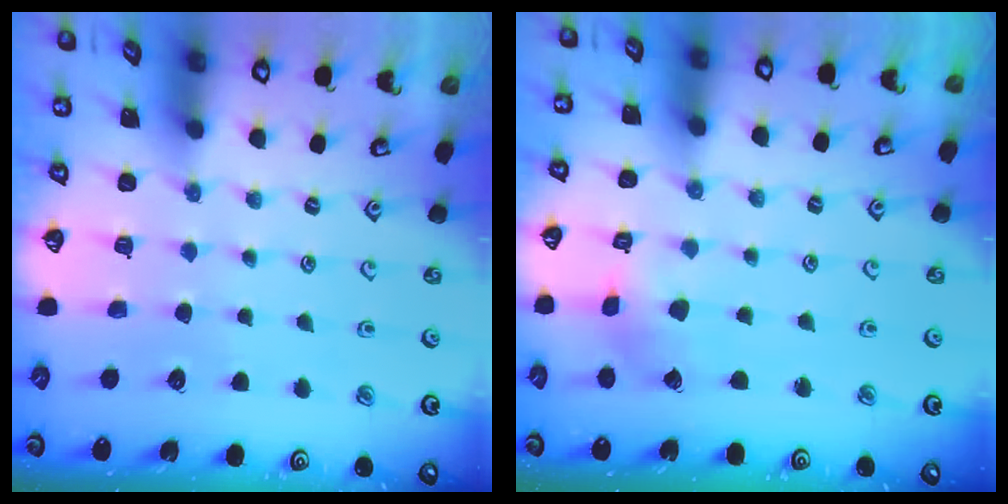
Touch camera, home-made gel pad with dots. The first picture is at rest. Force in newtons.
{"total": 2.4, "press": 2.3, "slide": 0.4}